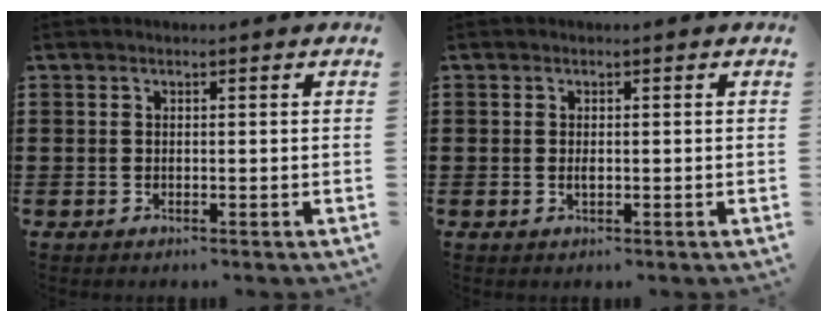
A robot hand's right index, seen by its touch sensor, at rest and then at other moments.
{"total": 0.9, "force": [-0.1, 0.4, 0.7], "torque": [-0.016, -0.002, -0.002]}